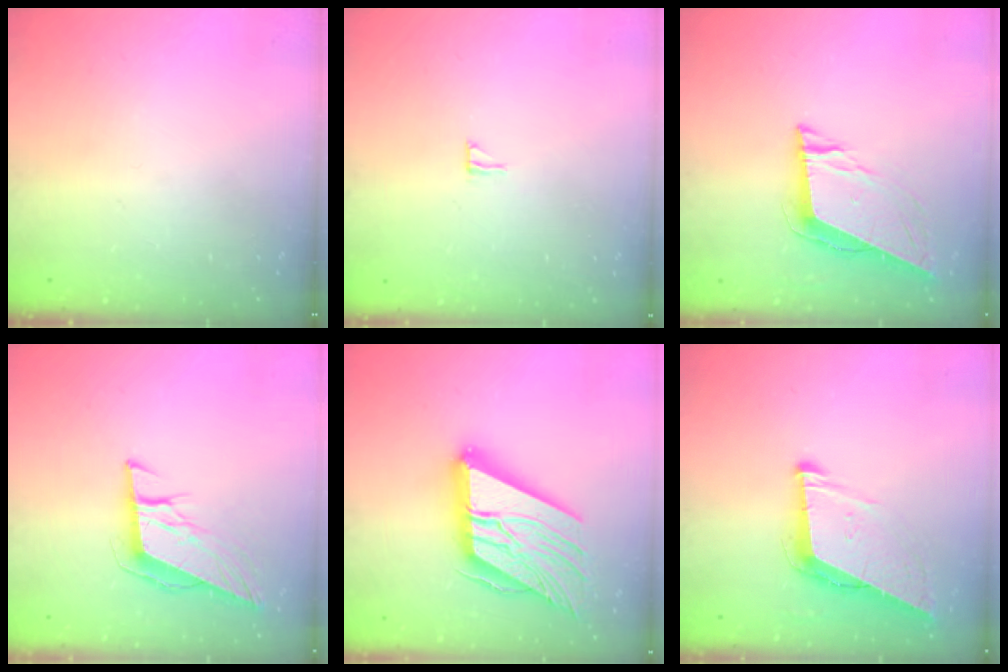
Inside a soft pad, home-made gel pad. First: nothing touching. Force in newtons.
{"total": 4.3, "press": 4.3, "slide": 0.3}
{"total": 9.1, "press": 8.5, "slide": 3.1}
{"total": 10.2, "press": 9.6, "slide": 3.5}
{"total": 23.2, "press": 23.0, "slide": 2.7}
{"total": 9.0, "press": 8.6, "slide": 2.6}